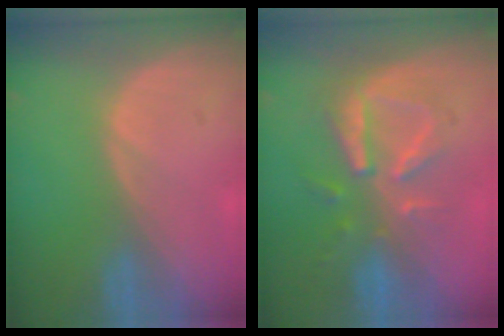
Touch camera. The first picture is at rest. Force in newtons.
{"total": 7.8, "press": 7.6, "slide": 1.5}